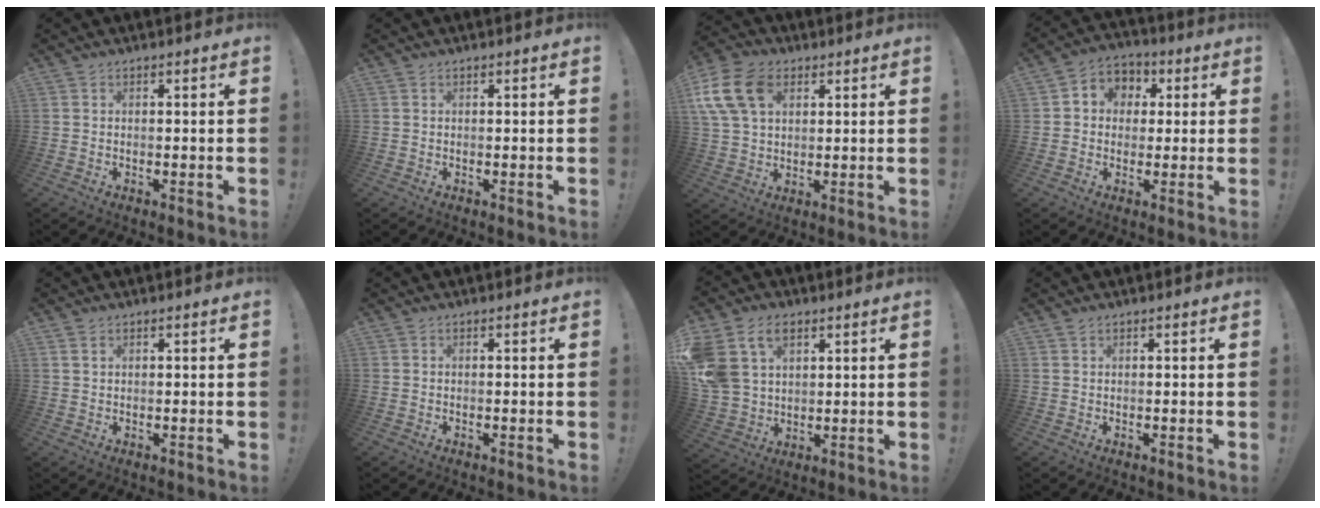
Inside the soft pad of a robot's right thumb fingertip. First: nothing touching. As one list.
[{"total": 0.0}, {"total": 14.8, "force": [5.6, 10.3, 9.0], "torque": [-0.193, -0.014, 0.111]}, {"total": 6.4, "force": [0.0, 6.1, 2.0], "torque": [-0.030, 0.006, 0.004]}, {"total": 1.7, "force": [1.0, 0.9, 1.0], "torque": [-0.015, 0.000, 0.018]}, {"total": 0.0}, {"total": 13.7, "force": [6.8, 9.4, 7.2], "torque": [-0.139, -0.026, 0.134]}, {"total": 1.0, "force": [0.8, 0.4, 0.5], "torque": [-0.012, 0.000, 0.015]}]